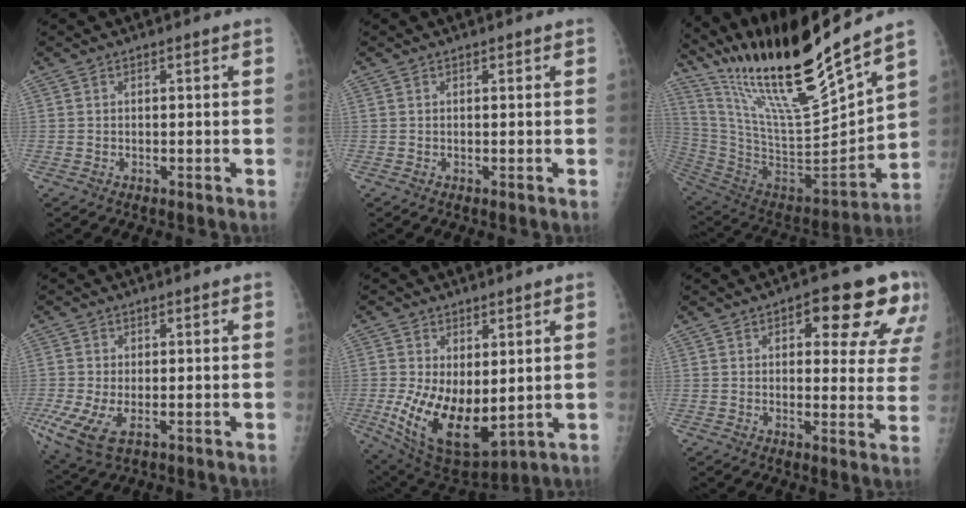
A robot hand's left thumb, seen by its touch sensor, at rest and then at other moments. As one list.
[{"total": 0.0}, {"total": 25.9, "force": [20.8, 2.1, 15.4], "torque": [-0.240, -0.115, 0.381]}, {"total": 8.4, "force": [-2.5, 4.3, 6.8], "torque": [-0.157, -0.019, -0.038]}, {"total": 14.4, "force": [-0.2, 7.8, 12.1], "torque": [-0.203, -0.031, 0.020]}, {"total": 15.1, "force": [7.7, 6.5, 11.3], "torque": [-0.085, -0.023, 0.089]}]